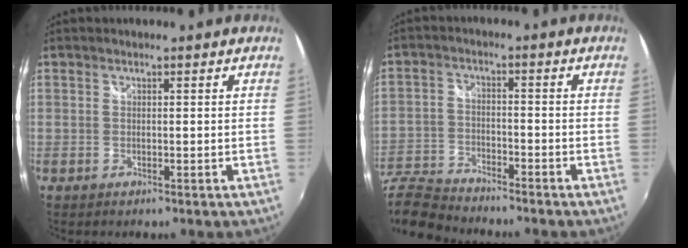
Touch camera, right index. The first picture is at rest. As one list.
[{"total": 11.4, "force": [-10.2, 3.3, 3.8], "torque": [-0.114, -0.010, -0.202]}]